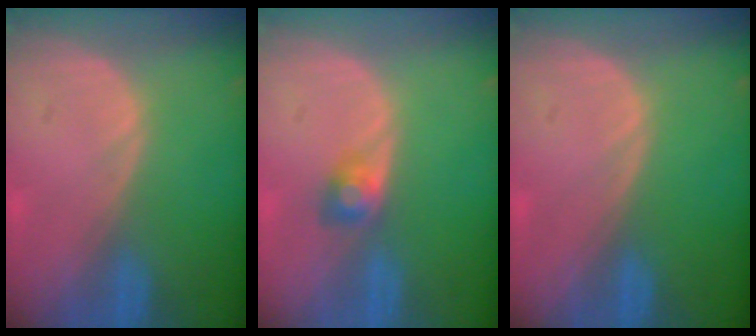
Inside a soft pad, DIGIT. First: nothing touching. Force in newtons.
{"total": 2.3, "press": 2.3, "slide": 0.2}
{"total": 0.0}